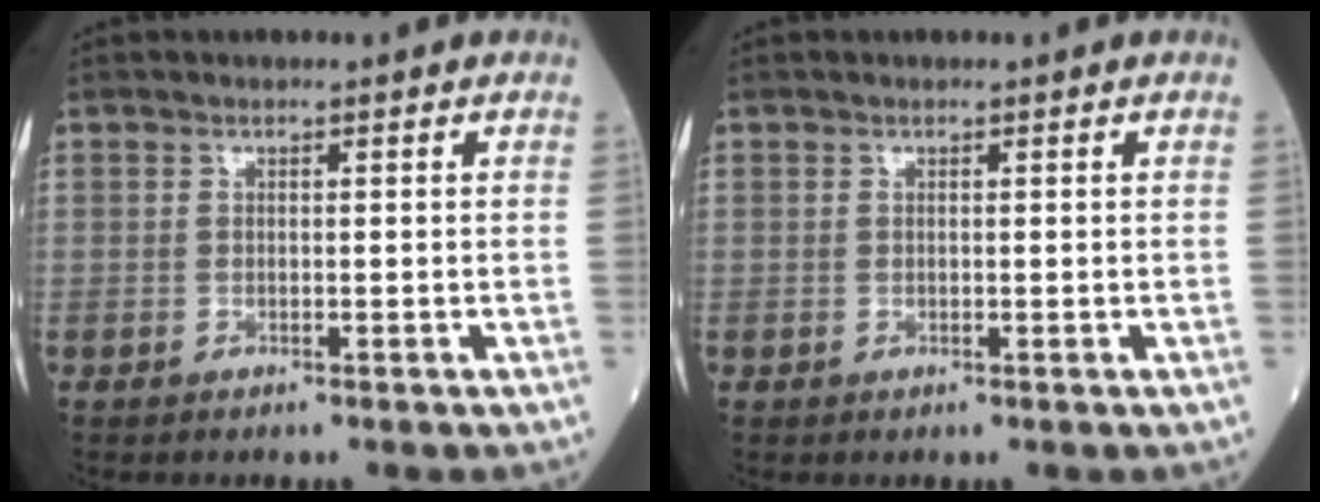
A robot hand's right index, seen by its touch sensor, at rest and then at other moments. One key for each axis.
{"total": 0.0}